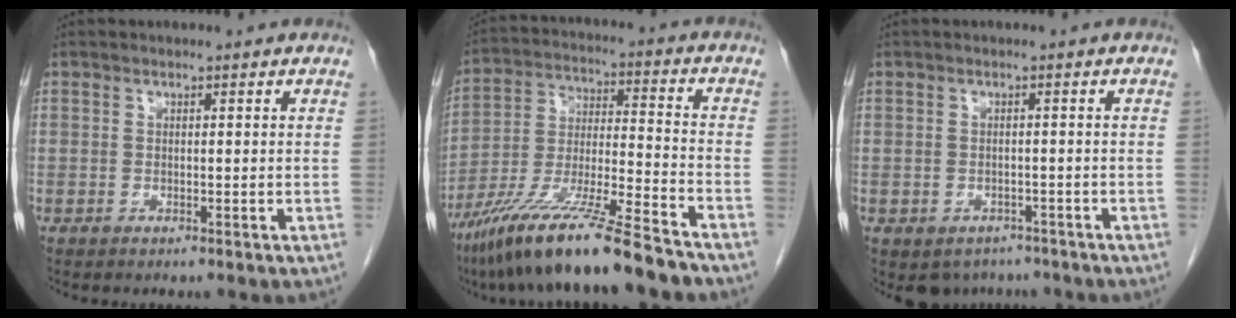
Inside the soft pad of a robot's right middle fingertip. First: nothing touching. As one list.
[{"total": 17.5, "force": [-13.2, 0.2, 11.5], "torque": [-0.226, -0.034, -0.239]}, {"total": 4.6, "force": [-3.5, 2.9, 0.7], "torque": [-0.001, 0.007, -0.044]}]